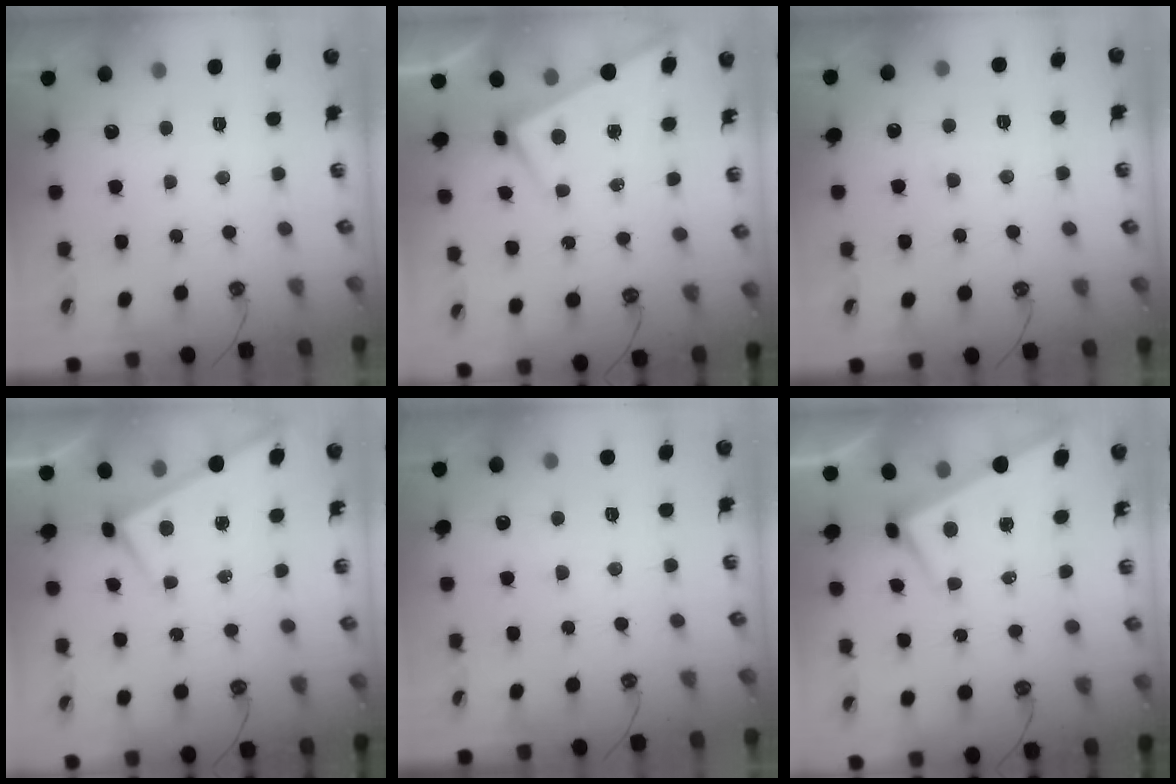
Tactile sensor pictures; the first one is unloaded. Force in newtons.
{"total": 3.3, "press": 3.3, "slide": 0.0}
{"total": 4.2, "press": 4.1, "slide": 0.9}
{"total": 1.7, "press": 1.7, "slide": 0.1}
{"total": 1.3, "press": 1.2, "slide": 0.3}
{"total": 1.6, "press": 1.2, "slide": 1.0}